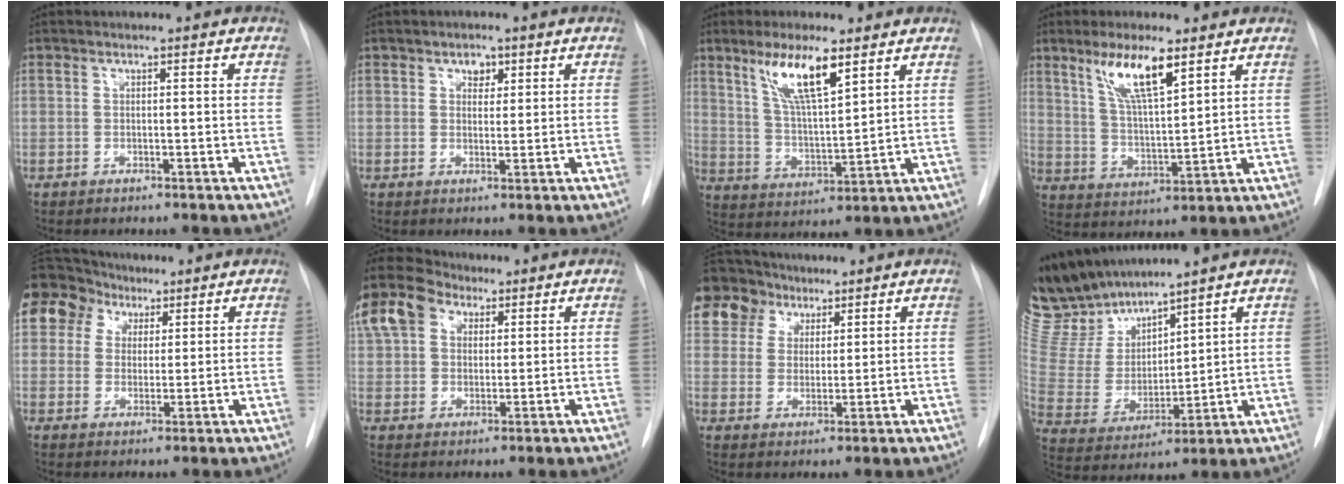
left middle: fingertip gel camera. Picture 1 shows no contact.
{"total": 2.3, "force": [1.2, 1.6, 1.2], "torque": [-0.016, 0.001, 0.018]}
{"total": 9.7, "force": [5.8, 1.5, 7.7], "torque": [-0.150, -0.004, 0.110]}
{"total": 9.1, "force": [5.5, 1.3, 7.1], "torque": [-0.140, -0.005, 0.105]}
{"total": 12.6, "force": [6.3, 10.3, 3.7], "torque": [-0.101, 0.061, 0.119]}
{"total": 21.0, "force": [11.3, 14.7, 9.8], "torque": [-0.295, 0.099, 0.217]}
{"total": 12.6, "force": [8.1, 9.2, 2.9], "torque": [-0.071, 0.048, 0.155]}
{"total": 14.6, "force": [13.4, 4.0, 4.3], "torque": [-0.099, 0.004, 0.277]}